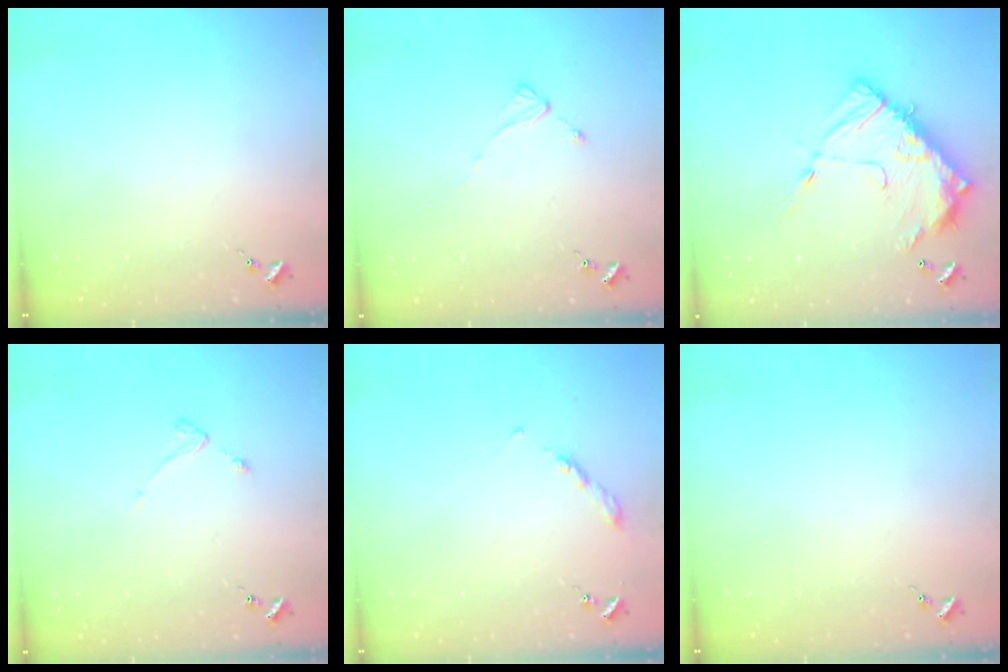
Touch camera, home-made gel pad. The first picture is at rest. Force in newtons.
{"total": 2.0, "press": 2.0, "slide": 0.3}
{"total": 16.6, "press": 16.6, "slide": 1.5}
{"total": 2.6, "press": 2.6, "slide": 0.5}
{"total": 3.5, "press": 3.5, "slide": 0.4}
{"total": 0.0}